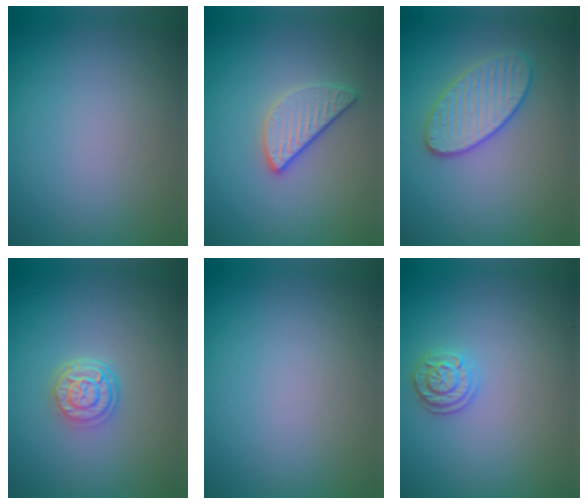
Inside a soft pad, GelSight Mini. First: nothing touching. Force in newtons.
{"total": 2.5, "press": 2.4, "slide": 0.8}
{"total": 3.5, "press": 3.5, "slide": 0.3}
{"total": 3.1, "press": 2.4, "slide": 1.9}
{"total": 0.0}
{"total": 1.9, "press": 1.9, "slide": 0.2}